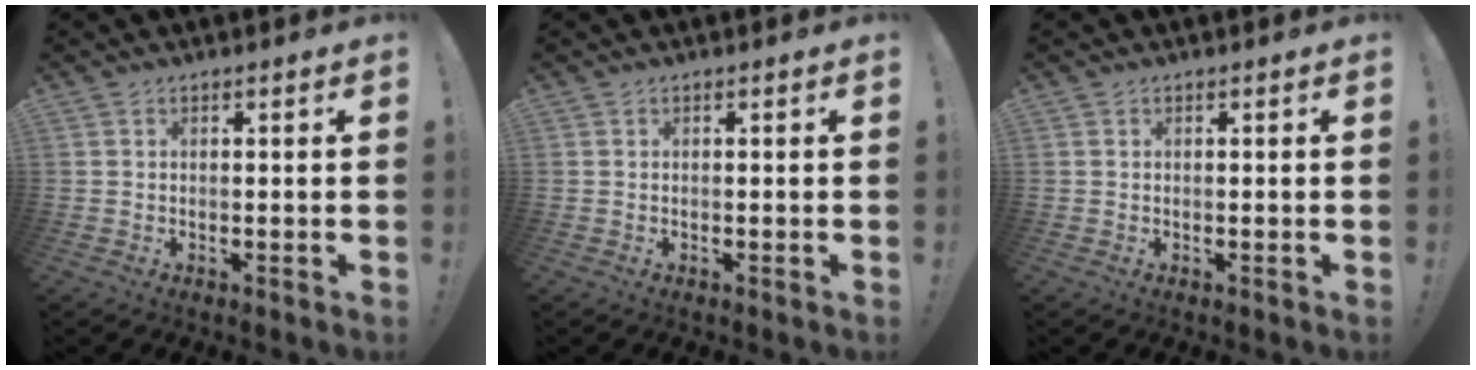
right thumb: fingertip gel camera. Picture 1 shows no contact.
{"total": 0.0}
{"total": 0.0}